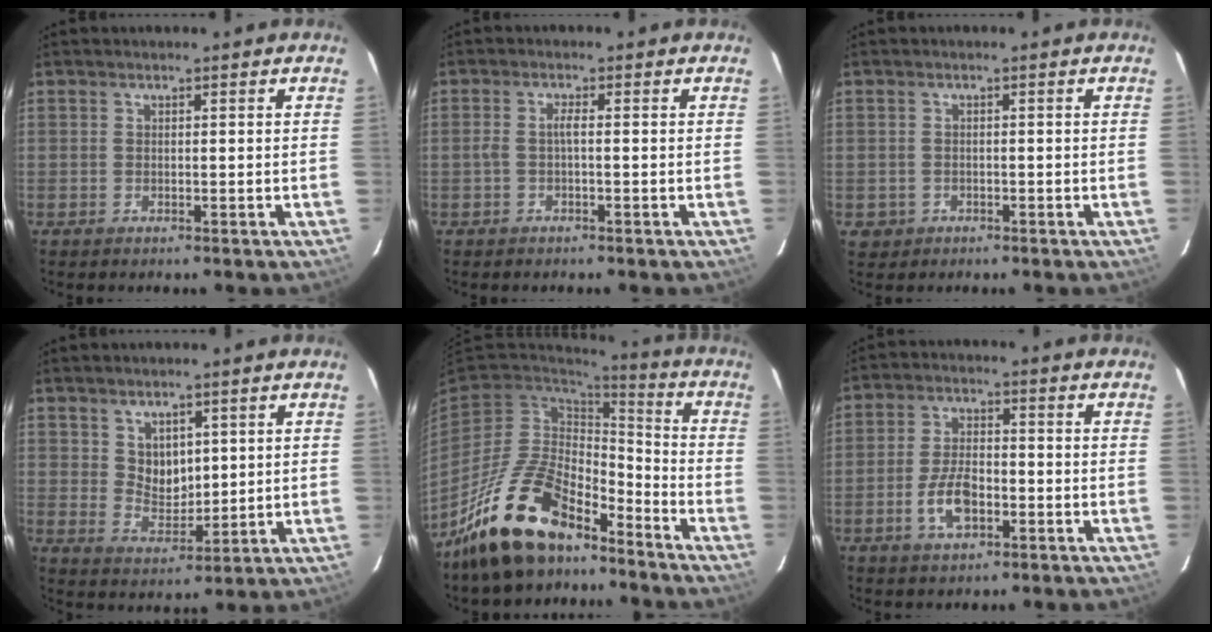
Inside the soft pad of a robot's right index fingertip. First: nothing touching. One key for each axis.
{"total": 1.8, "fx": -0.5, "fy": 0.1, "fz": 1.7, "tx": -0.035, "ty": 0.003, "tz": -0.010}
{"total": 2.4, "fx": -0.8, "fy": 2.3, "fz": 0.4, "tx": -0.014, "ty": 0.001, "tz": -0.006}
{"total": 5.6, "fx": 2.4, "fy": 4.1, "fz": 2.9, "tx": -0.044, "ty": -0.003, "tz": 0.053}
{"total": 19.6, "fx": -14.2, "fy": 8.4, "fz": 10.5, "tx": -0.218, "ty": -0.002, "tz": -0.247}
{"total": 7.3, "fx": -2.9, "fy": 3.6, "fz": 5.7, "tx": -0.120, "ty": 0.003, "tz": -0.050}